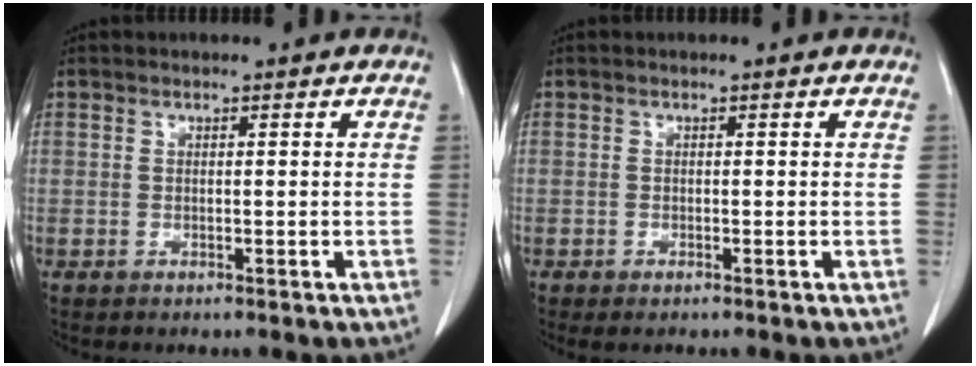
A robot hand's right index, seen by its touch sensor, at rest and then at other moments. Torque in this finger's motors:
{"motor_torque": [0.15, 0.02, -0.01, 0.01]}